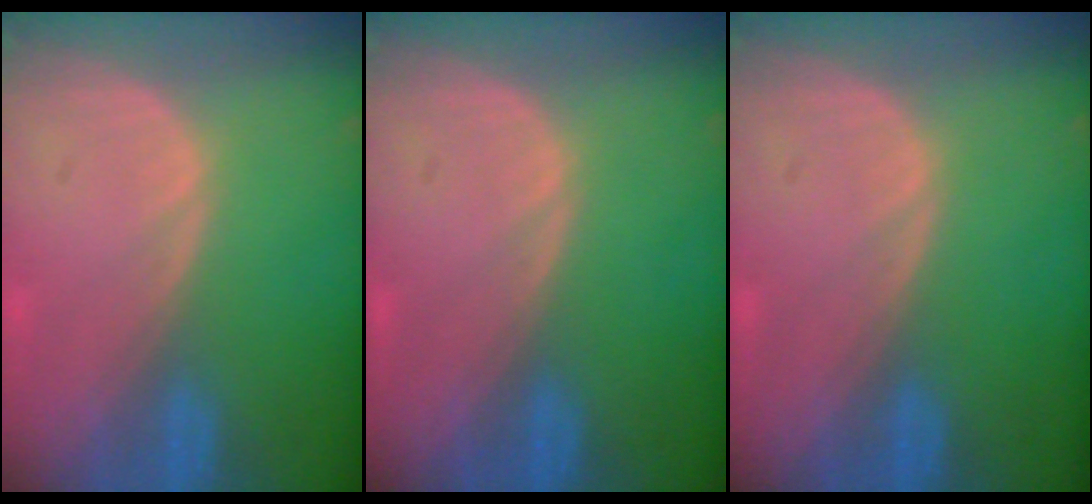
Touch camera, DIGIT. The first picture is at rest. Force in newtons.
{"total": 0.0}
{"total": 0.0}